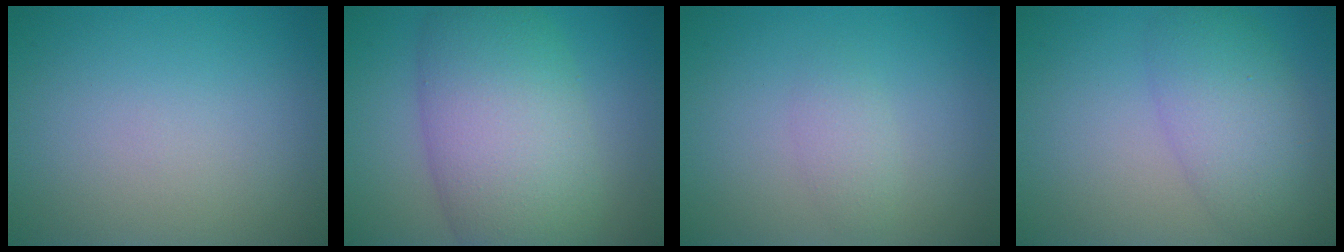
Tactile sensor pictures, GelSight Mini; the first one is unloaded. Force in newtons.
{"total": 10.2, "press": 10.2, "slide": 0.4}
{"total": 1.4, "press": 1.4, "slide": 0.1}
{"total": 5.2, "press": 5.1, "slide": 0.3}